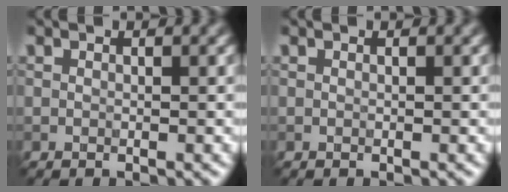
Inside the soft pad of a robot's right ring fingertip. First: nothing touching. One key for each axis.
{"total": 0.0}